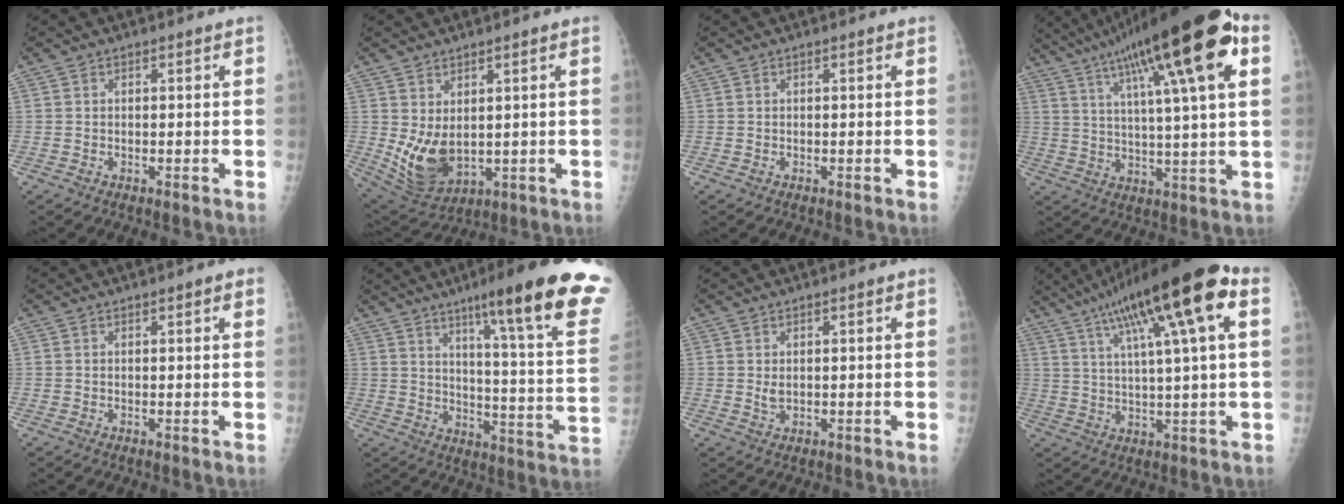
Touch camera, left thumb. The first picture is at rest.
{"total": 9.1, "force": [0.8, 5.4, 7.3], "torque": [-0.120, -0.022, 0.040]}
{"total": 0.0}
{"total": 25.0, "force": [11.4, 4.0, 21.9], "torque": [-0.352, 0.010, 0.177]}
{"total": 1.9, "force": [1.0, 0.4, 1.5], "torque": [-0.018, 0.000, 0.010]}
{"total": 24.4, "force": [15.6, 1.5, 18.7], "torque": [-0.243, -0.076, 0.213]}
{"total": 1.9, "force": [0.5, 0.9, 1.5], "torque": [-0.024, -0.002, 0.013]}
{"total": 20.7, "force": [9.0, 2.9, 18.4], "torque": [-0.306, 0.015, 0.144]}